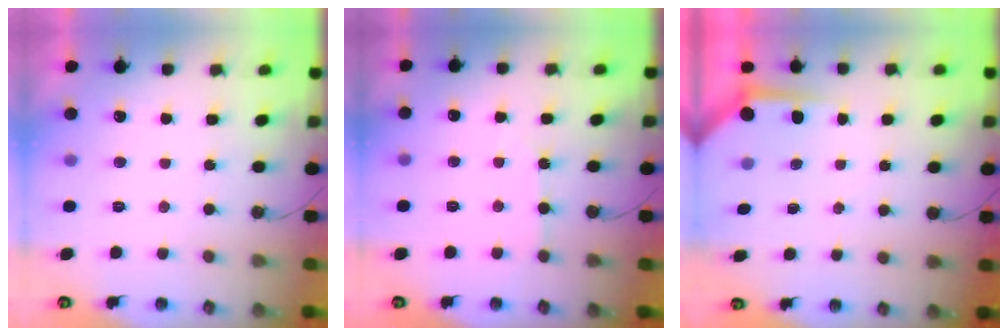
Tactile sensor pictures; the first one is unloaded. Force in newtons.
{"total": 3.9, "press": 3.8, "slide": 0.6}
{"total": 3.7, "press": 3.7, "slide": 0.4}